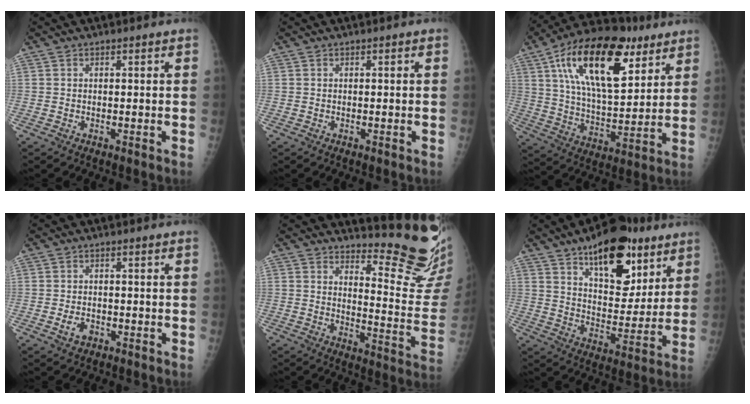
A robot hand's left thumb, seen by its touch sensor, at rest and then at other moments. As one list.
[{"total": 0.0}, {"total": 23.9, "force": [11.3, 11.1, 18.0], "torque": [-0.279, -0.026, 0.190]}, {"total": 2.6, "force": [-1.0, 1.8, 1.6], "torque": [-0.026, 0.003, -0.014]}, {"total": 15.2, "force": [14.5, 1.2, 4.3], "torque": [-0.034, -0.194, 0.168]}, {"total": 19.5, "force": [11.4, 9.3, 12.7], "torque": [-0.137, -0.058, 0.177]}]